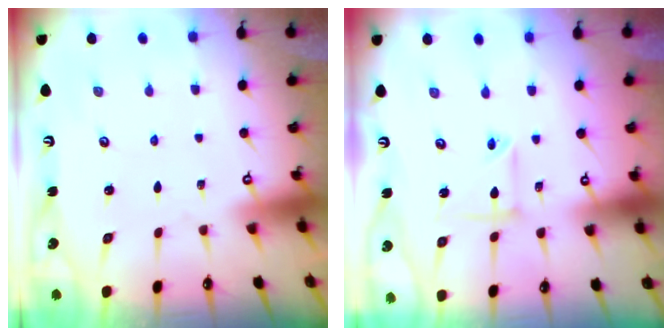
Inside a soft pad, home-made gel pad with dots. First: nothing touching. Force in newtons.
{"total": 6.4, "press": 6.4, "slide": 0.5}